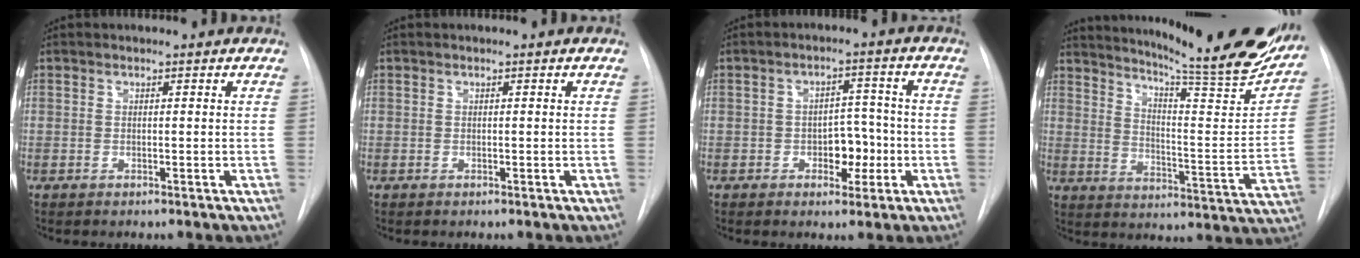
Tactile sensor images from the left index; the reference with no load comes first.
{"total": 0.0}
{"total": 5.4, "force": [-1.7, 3.2, 3.9], "torque": [-0.047, 0.013, -0.021]}
{"total": 25.8, "force": [22.1, 1.9, 13.1], "torque": [-0.202, -0.077, 0.287]}